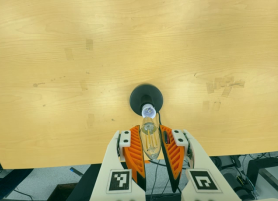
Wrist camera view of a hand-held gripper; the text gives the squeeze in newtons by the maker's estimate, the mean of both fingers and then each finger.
{"total": 14.2, "left": 15.2, "right": 13.2}